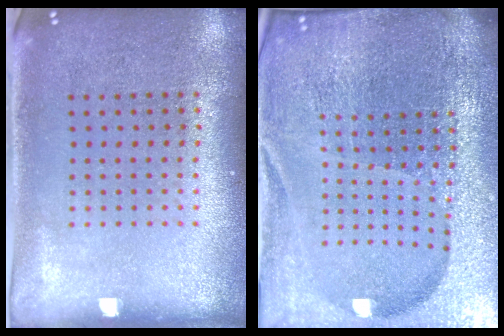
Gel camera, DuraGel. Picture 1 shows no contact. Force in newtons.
{"total": 6.9, "press": 6.0, "slide": 3.4}